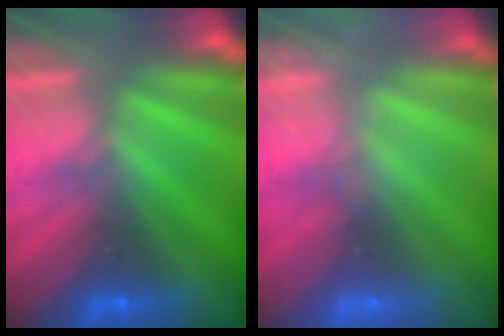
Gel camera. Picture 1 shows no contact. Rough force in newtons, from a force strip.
{"total": 2.5}